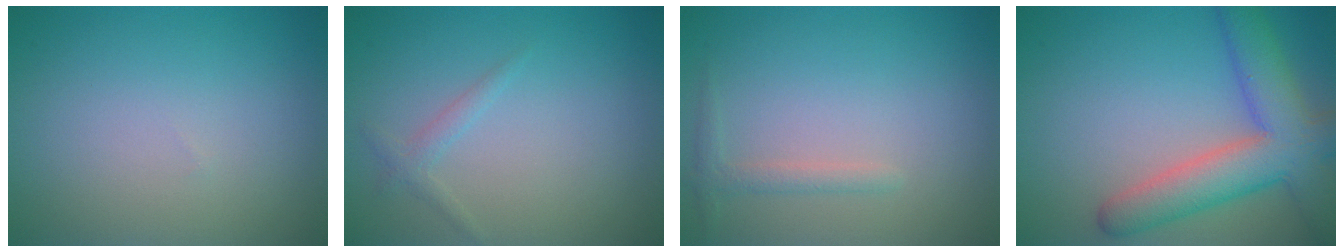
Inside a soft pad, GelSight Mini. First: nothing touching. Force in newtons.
{"total": 1.0, "press": 1.0, "slide": 0.2}
{"total": 1.3, "press": 1.3, "slide": 0.1}
{"total": 7.6, "press": 7.5, "slide": 0.5}